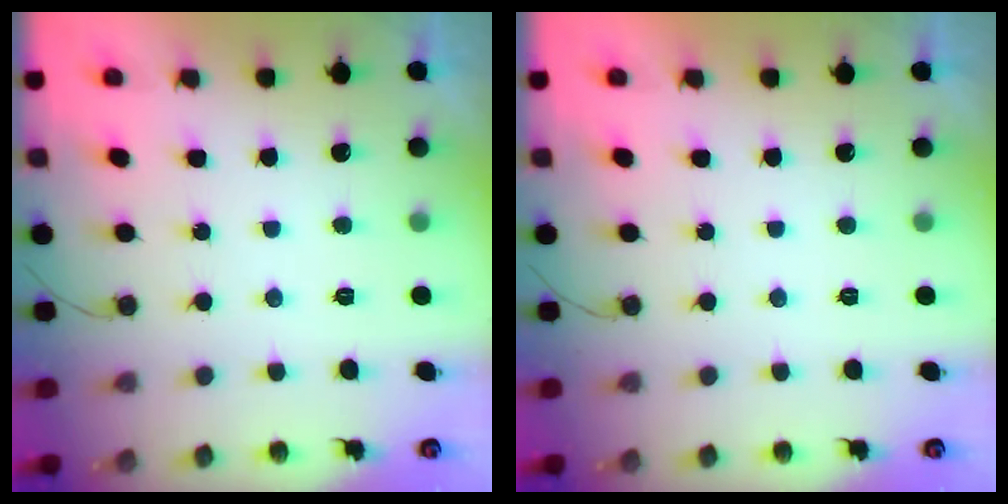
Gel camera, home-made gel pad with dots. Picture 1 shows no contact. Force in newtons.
{"total": 1.9, "press": 1.9, "slide": 0.1}